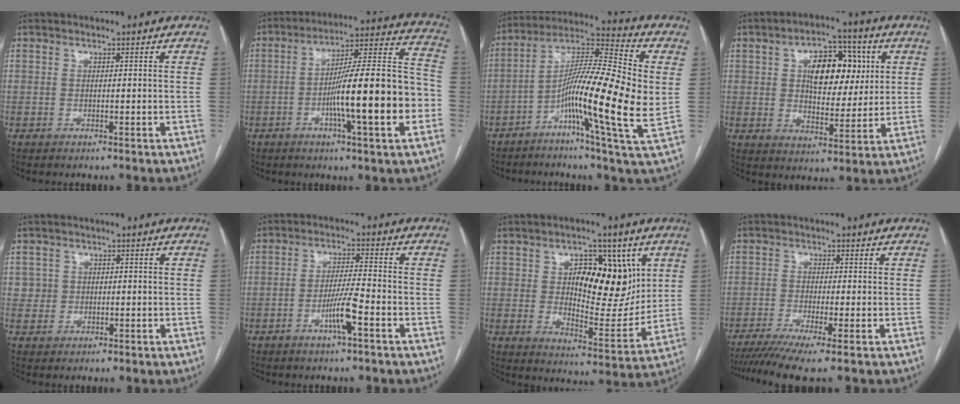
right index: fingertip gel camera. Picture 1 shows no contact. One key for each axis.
{"total": 18.9, "fx": -4.7, "fy": 1.3, "fz": 18.3, "tx": -0.268, "ty": 0.017, "tz": -0.070}
{"total": 17.6, "fx": -2.0, "fy": 0.9, "fz": 17.4, "tx": -0.304, "ty": 0.010, "tz": -0.048}
{"total": 11.7, "fx": 3.2, "fy": 6.3, "fz": 9.4, "tx": -0.146, "ty": 0.022, "tz": 0.053}
{"total": 2.1, "fx": 0.1, "fy": 2.1, "fz": -0.1, "tx": 0.011, "ty": 0.009, "tz": 0.000}
{"total": 5.5, "fx": -2.6, "fy": -0.1, "fz": 4.8, "tx": -0.093, "ty": -0.002, "tz": -0.049}
{"total": 14.1, "fx": 4.5, "fy": 6.5, "fz": 11.7, "tx": -0.161, "ty": 0.007, "tz": 0.081}
{"total": 8.1, "fx": -6.1, "fy": -0.6, "fz": 5.3, "tx": -0.084, "ty": -0.013, "tz": -0.099}